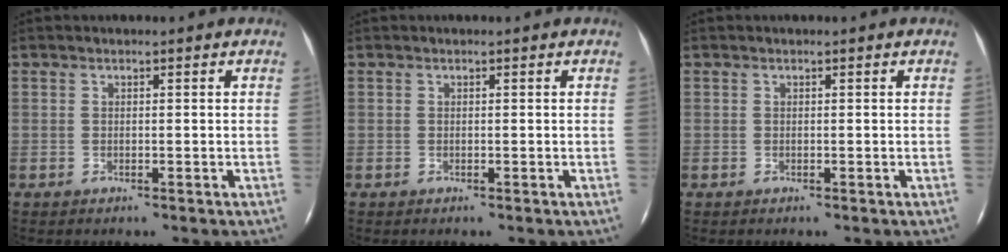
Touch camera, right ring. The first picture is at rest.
{"total": 0.0}
{"total": 0.0}